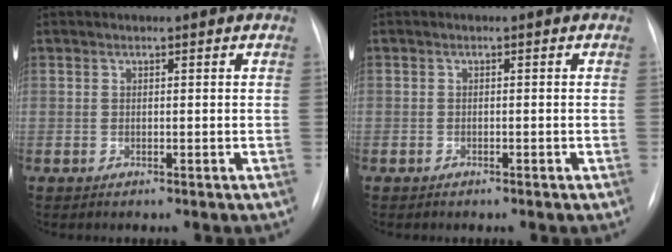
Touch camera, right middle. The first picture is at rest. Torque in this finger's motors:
{"motor_torque": [1.09, -1.05, 0.00, -0.17]}